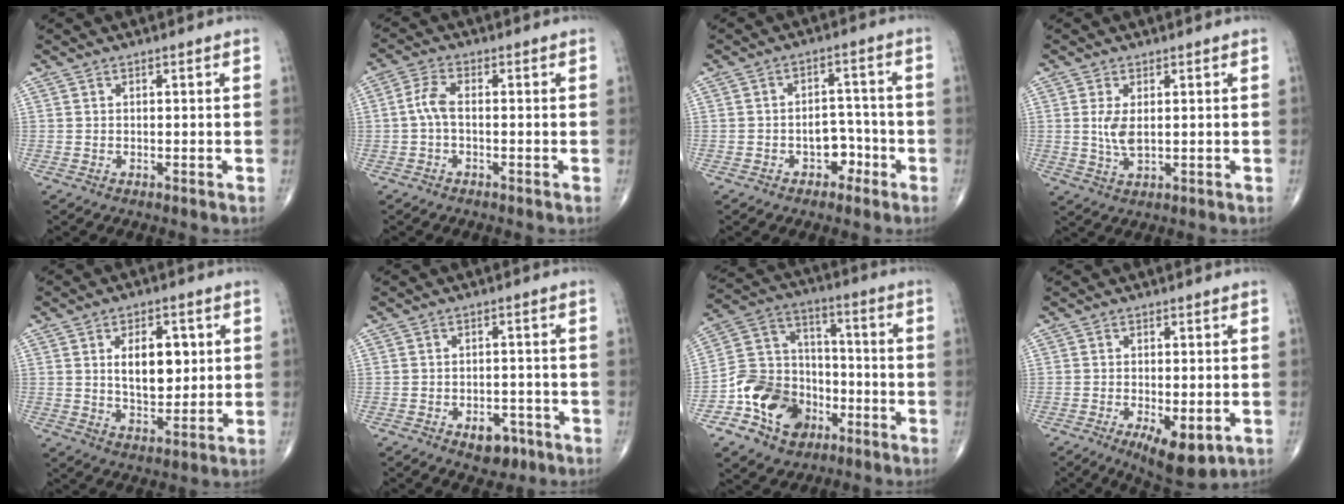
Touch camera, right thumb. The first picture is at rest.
{"total": 3.7, "force": [-0.6, 1.6, 3.3], "torque": [-0.077, 0.011, -0.018]}
{"total": 5.3, "force": [-2.6, 3.8, 2.7], "torque": [-0.009, 0.033, -0.041]}
{"total": 4.2, "force": [0.6, 1.9, 3.7], "torque": [-0.079, -0.010, 0.017]}
{"total": 10.1, "force": [2.0, 5.7, 8.1], "torque": [-0.100, -0.012, 0.040]}
{"total": 5.4, "force": [-2.9, 3.5, 3.0], "torque": [-0.020, 0.020, -0.036]}
{"total": 15.6, "force": [-7.0, 12.0, 7.2], "torque": [-0.089, 0.072, -0.122]}
{"total": 8.9, "force": [-3.2, 3.7, 7.4], "torque": [-0.108, -0.013, -0.042]}